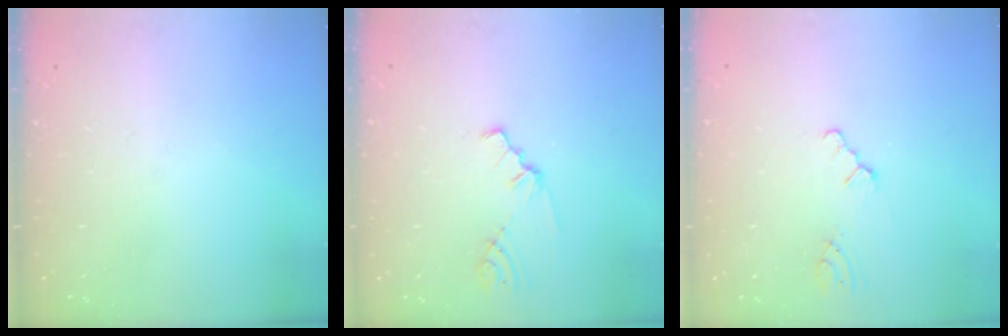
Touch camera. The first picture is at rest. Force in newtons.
{"total": 1.5, "press": 1.5, "slide": 0.3}
{"total": 0.8, "press": 0.8, "slide": 0.2}